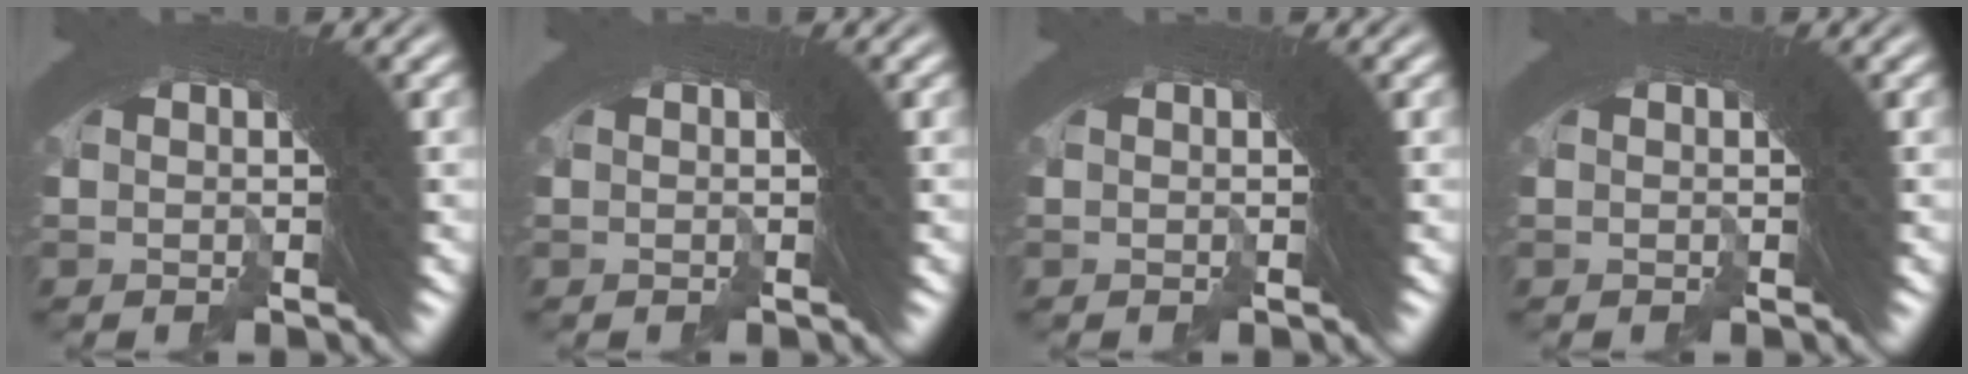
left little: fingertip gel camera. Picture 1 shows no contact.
{"total": 0.0}
{"total": 0.0}
{"total": 0.0}